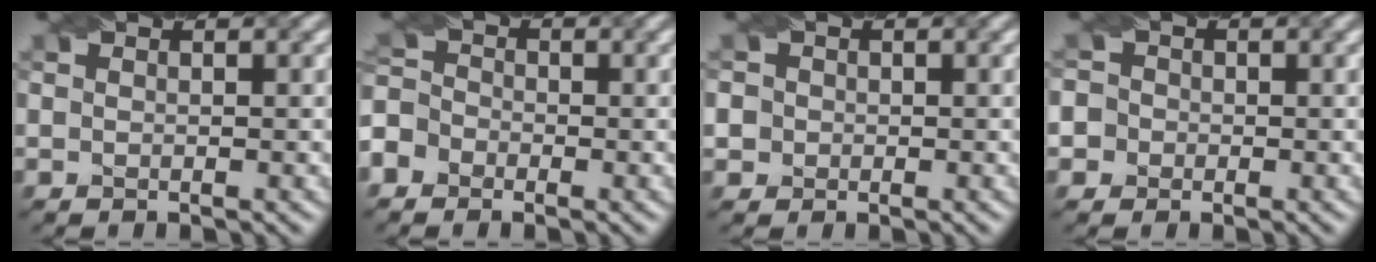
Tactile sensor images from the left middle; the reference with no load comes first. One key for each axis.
{"total": 4.9, "fx": -3.1, "fy": 3.7, "fz": 1.2, "tx": -0.019, "ty": 0.004, "tz": -0.069}
{"total": 3.0, "fx": 0.1, "fy": 2.9, "fz": 0.7, "tx": -0.004, "ty": 0.025, "tz": -0.014}
{"total": 4.7, "fx": -0.8, "fy": 4.5, "fz": 1.1, "tx": -0.020, "ty": 0.028, "tz": -0.043}